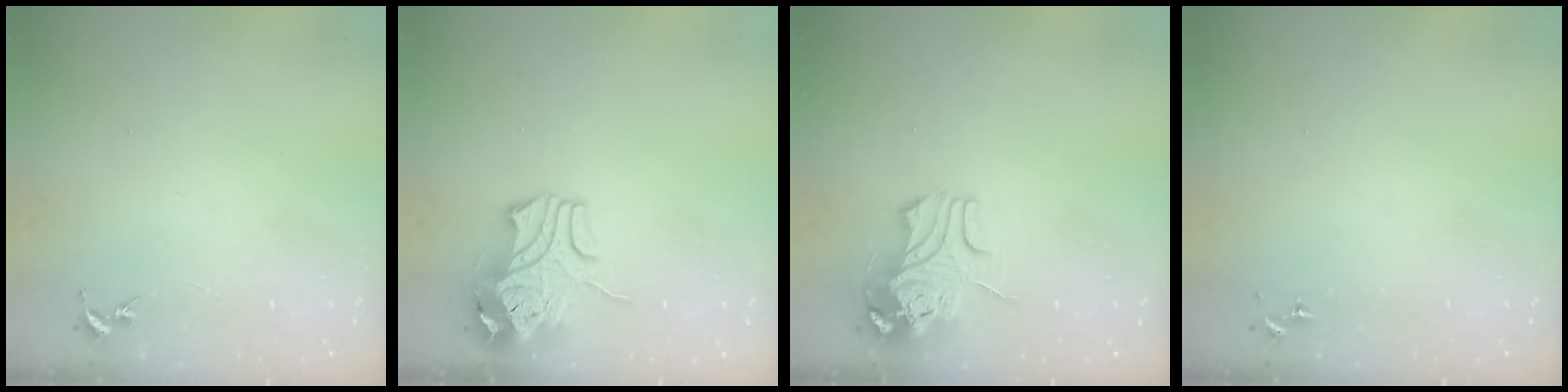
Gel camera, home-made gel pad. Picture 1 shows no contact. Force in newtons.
{"total": 10.8, "press": 10.6, "slide": 1.6}
{"total": 9.8, "press": 9.7, "slide": 1.4}
{"total": 0.0}